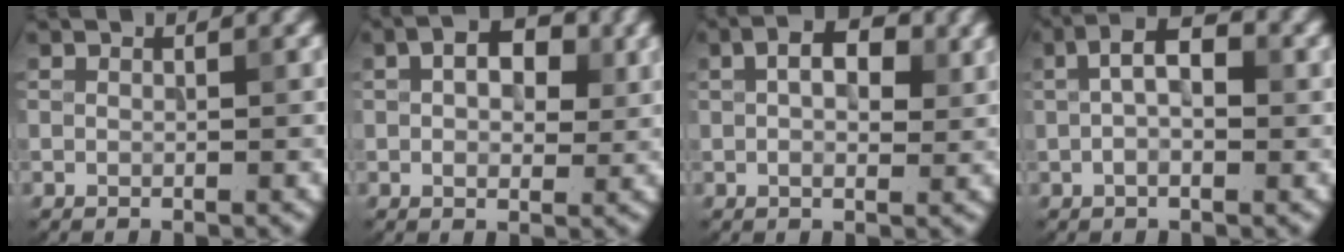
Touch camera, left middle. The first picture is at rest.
{"total": 4.6, "force": [1.2, 2.7, 3.5], "torque": [-0.044, 0.000, 0.015]}
{"total": 4.6, "force": [1.3, 2.5, 3.7], "torque": [-0.051, 0.001, 0.014]}
{"total": 4.4, "force": [0.4, 2.0, 3.9], "torque": [-0.070, 0.010, 0.000]}